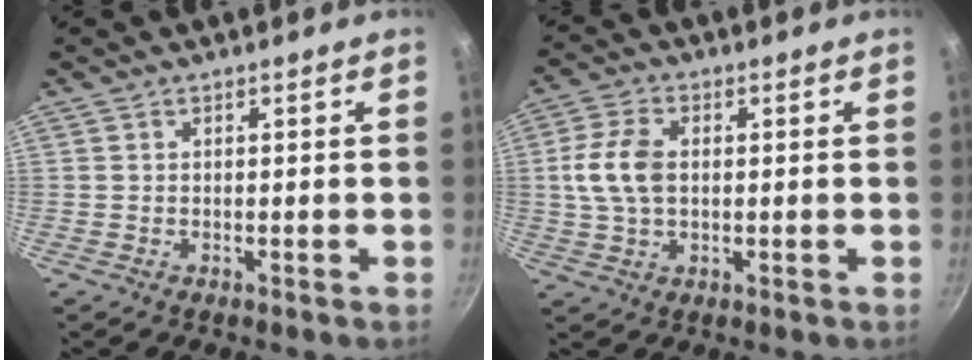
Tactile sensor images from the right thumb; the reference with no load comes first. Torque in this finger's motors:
{"motor_torque": [2.49, 2.53, 0.54, -0.38, 0.27]}